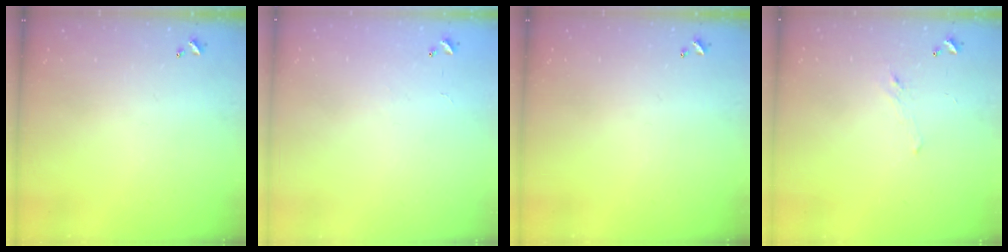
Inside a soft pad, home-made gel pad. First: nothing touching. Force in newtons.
{"total": 8.6, "press": 8.6, "slide": 0.5}
{"total": 0.0}
{"total": 1.1, "press": 0.9, "slide": 0.6}